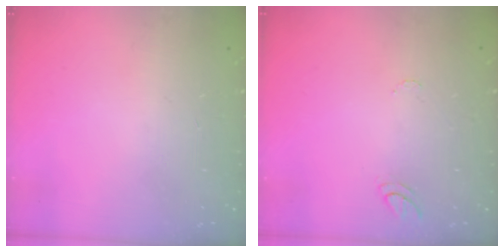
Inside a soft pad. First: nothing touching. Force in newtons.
{"total": 5.8, "press": 5.8, "slide": 0.5}